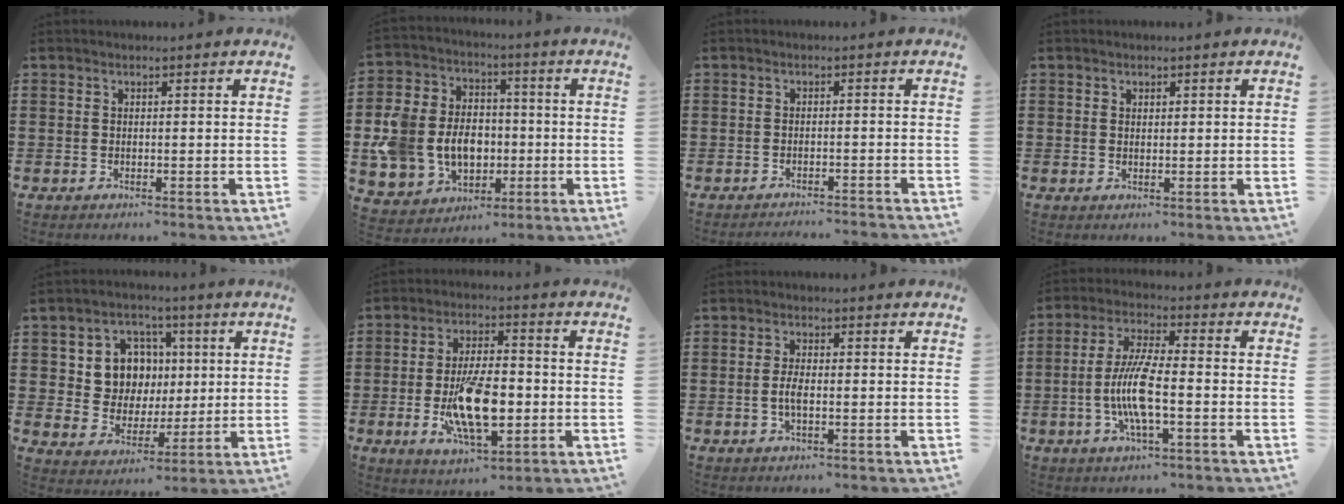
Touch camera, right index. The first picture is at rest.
{"total": 10.5, "force": [-1.5, 9.0, 5.2], "torque": [-0.145, 0.023, -0.021]}
{"total": 1.8, "force": [-1.8, -0.2, -0.1], "torque": [-0.001, 0.003, -0.039]}
{"total": 0.7, "force": [0.6, 0.4, 0.0], "torque": [-0.001, 0.002, 0.011]}
{"total": 8.5, "force": [2.1, 7.4, 3.4], "torque": [-0.086, 0.014, 0.040]}
{"total": 11.9, "force": [-2.8, 5.1, 10.3], "torque": [-0.203, -0.009, -0.049]}
{"total": 2.9, "force": [-0.6, 1.1, 2.7], "torque": [-0.064, -0.004, -0.015]}
{"total": 8.5, "force": [-2.0, 2.0, 8.0], "torque": [-0.185, -0.013, -0.049]}